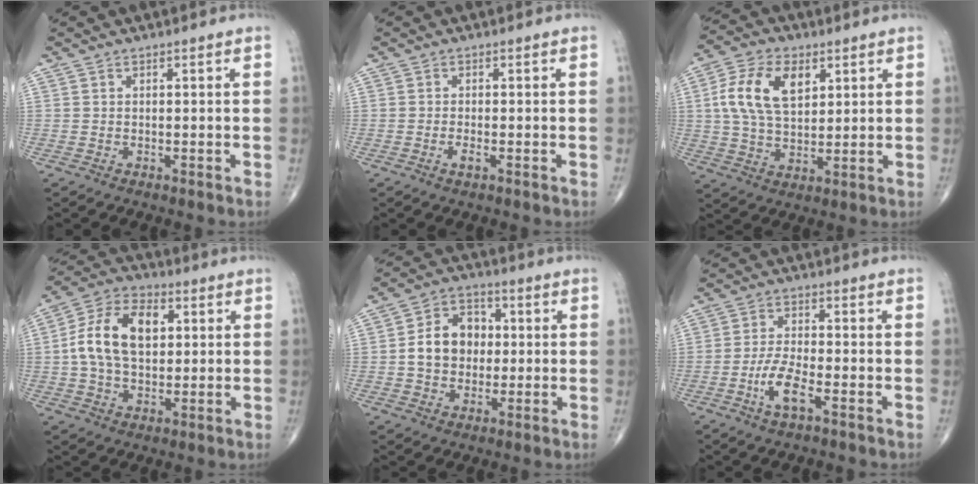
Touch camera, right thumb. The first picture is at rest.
{"total": 1.6, "force": [-0.7, 0.5, 1.4], "torque": [-0.028, -0.001, -0.015]}
{"total": 12.7, "force": [3.8, 7.5, 9.6], "torque": [-0.174, -0.001, 0.069]}
{"total": 14.0, "force": [2.0, 8.9, 10.6], "torque": [-0.179, 0.019, 0.029]}
{"total": 10.4, "force": [0.2, 8.2, 6.3], "torque": [-0.079, 0.020, -0.005]}
{"total": 6.2, "force": [-2.7, 1.8, 5.3], "torque": [-0.112, 0.011, -0.052]}